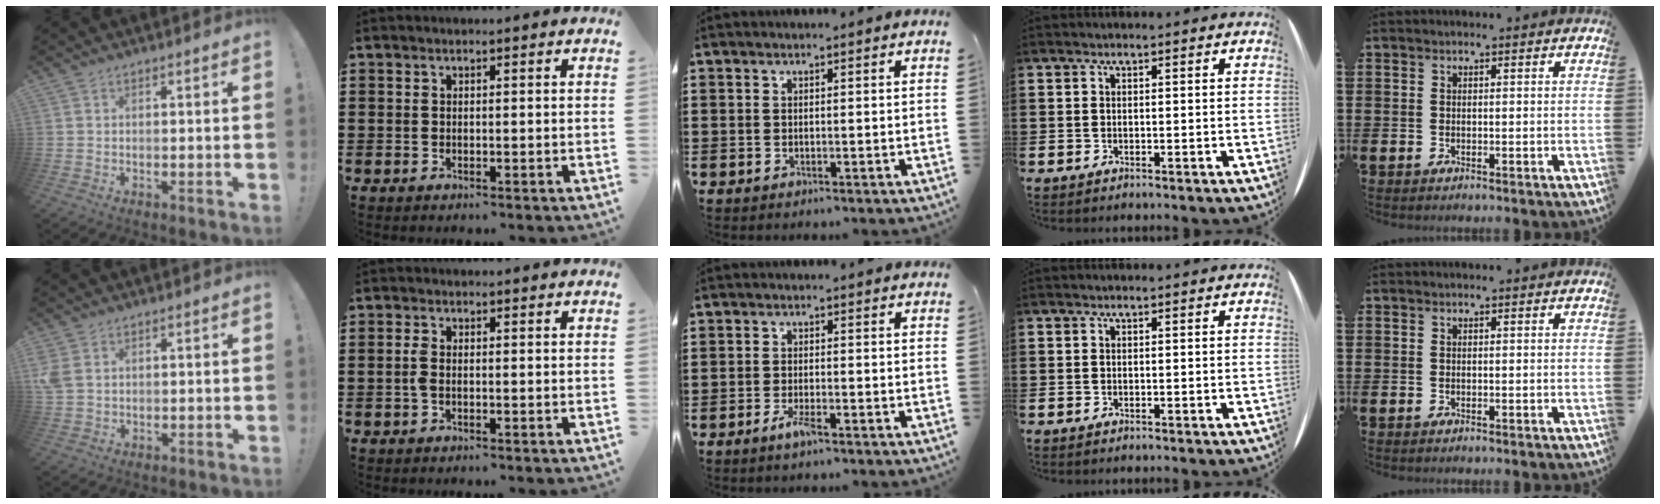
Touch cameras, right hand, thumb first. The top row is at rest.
{"thumb": {"total": 4.1, "force": [1.4, 2.9, 2.5], "torque": [-0.058, -0.003, 0.028]}, "index": {"total": 1.7, "force": [-0.4, 0.6, 1.5], "torque": [-0.036, -0.002, -0.010]}, "middle": {"total": 2.8, "force": [-1.6, 0.4, 2.2], "torque": [-0.049, -0.005, -0.033]}}